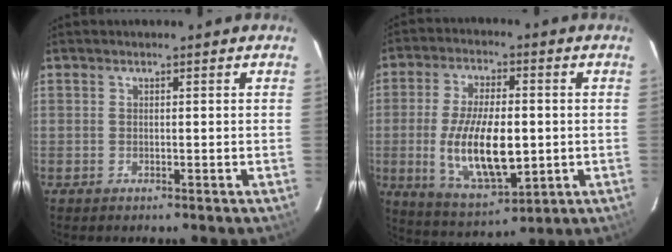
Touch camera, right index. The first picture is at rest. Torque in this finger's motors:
{"motor_torque": [1.12, -0.76, 0.65, 0.21]}